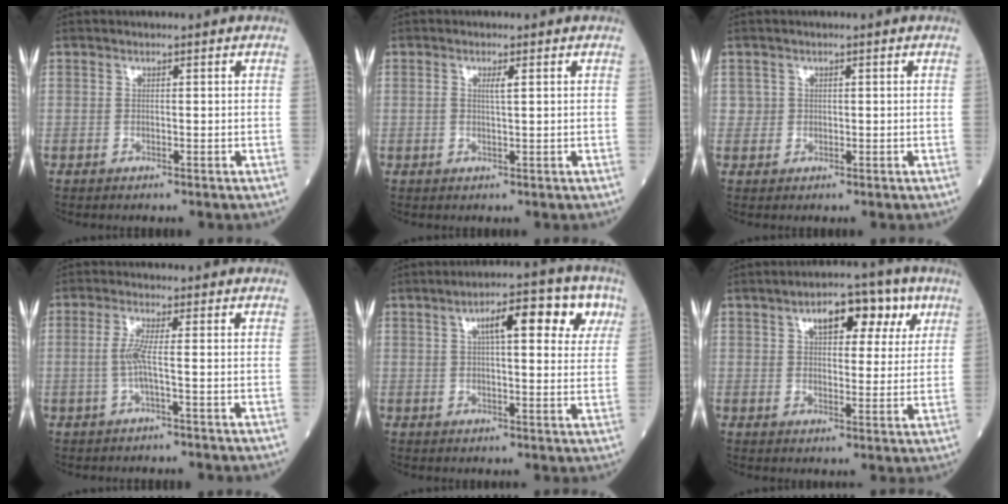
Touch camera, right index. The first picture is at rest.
{"total": 1.4, "force": [0.5, 0.0, 1.3], "torque": [-0.027, 0.001, 0.011]}
{"total": 1.1, "force": [0.4, 1.0, -0.1], "torque": [0.013, 0.005, 0.006]}
{"total": 2.9, "force": [-0.4, -0.4, 2.8], "torque": [-0.064, -0.002, -0.007]}
{"total": 11.0, "force": [4.6, 3.4, 9.4], "torque": [-0.125, 0.029, 0.057]}
{"total": 9.5, "force": [4.7, 4.4, 7.0], "torque": [-0.095, 0.022, 0.064]}